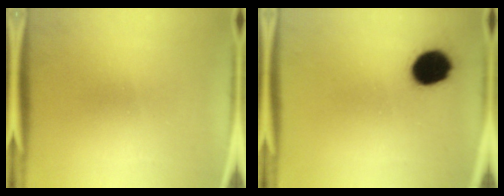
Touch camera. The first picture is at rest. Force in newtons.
{"total": 11.3}